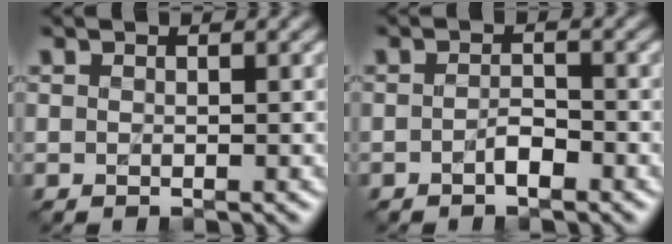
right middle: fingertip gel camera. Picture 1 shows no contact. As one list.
[{"total": 1.3, "force": [-0.8, 0.5, 1.0], "torque": [-0.020, 0.004, -0.016]}]